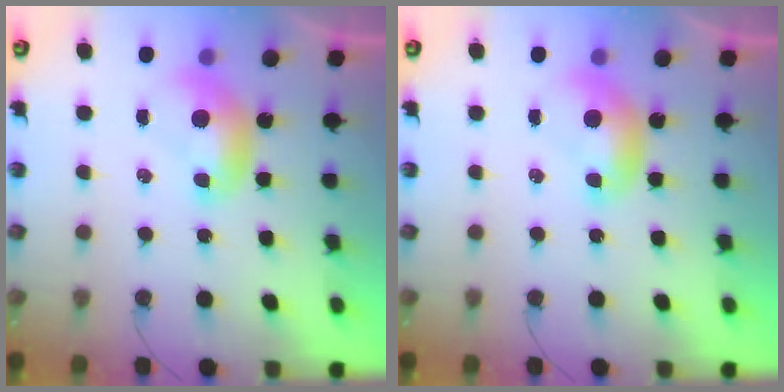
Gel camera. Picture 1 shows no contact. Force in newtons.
{"total": 0.0}